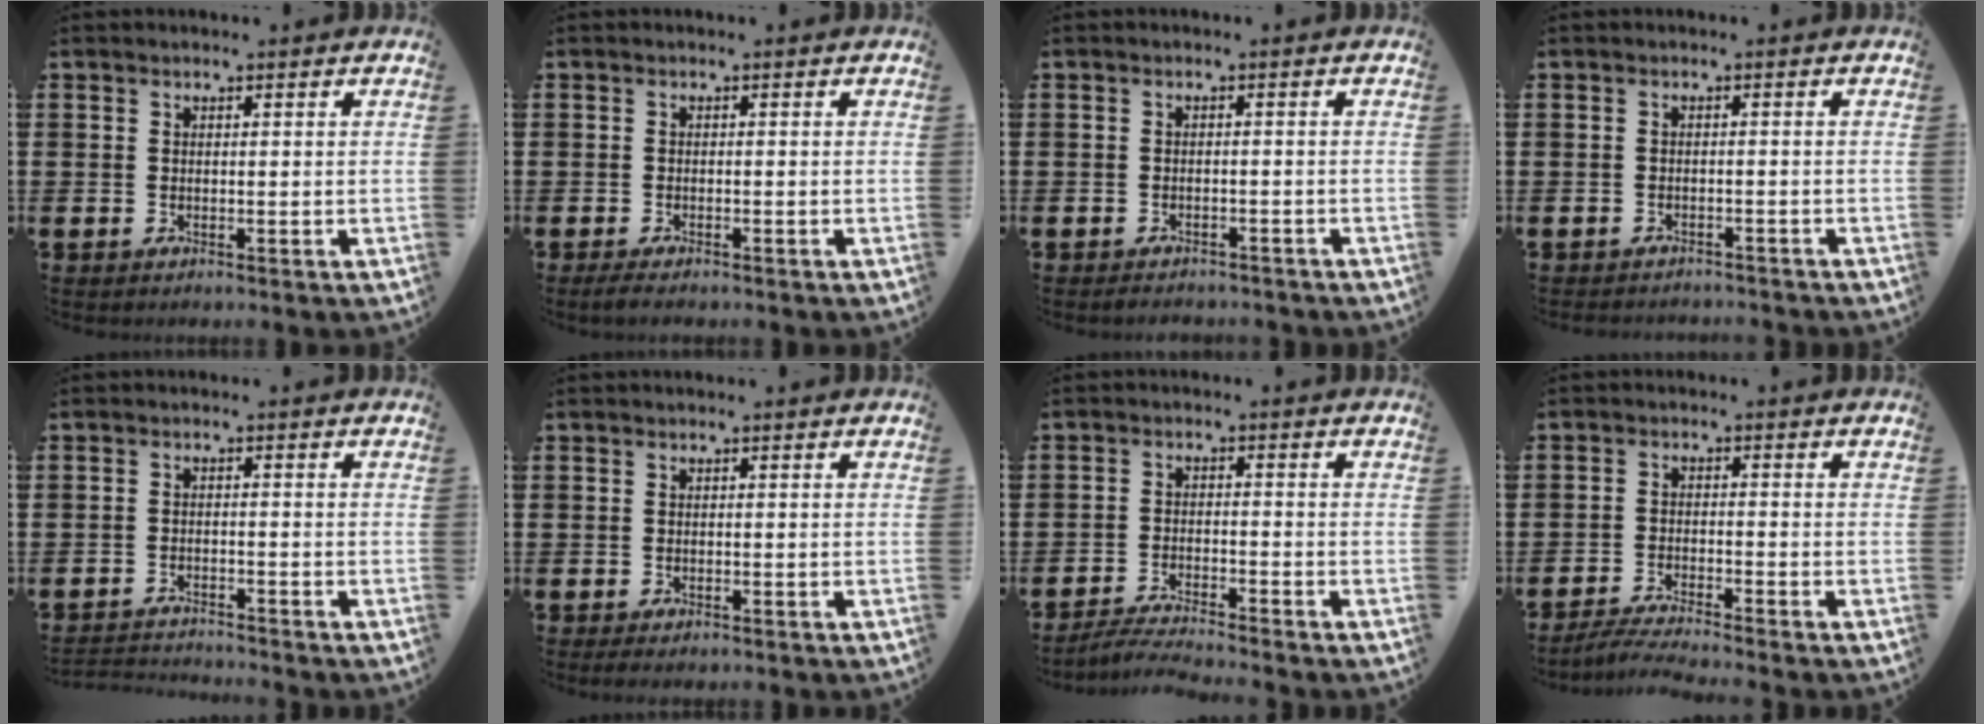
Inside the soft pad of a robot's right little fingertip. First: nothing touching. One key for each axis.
{"total": 1.1, "fx": -0.8, "fy": 0.3, "fz": 0.7, "tx": -0.015, "ty": -0.001, "tz": -0.016}
{"total": 1.2, "fx": -1.2, "fy": 0.1, "fz": 0.1, "tx": -0.006, "ty": 0.000, "tz": -0.024}
{"total": 1.0, "fx": -1.0, "fy": 0.0, "fz": -0.1, "tx": -0.003, "ty": 0.002, "tz": -0.021}
{"total": 2.0, "fx": -2.0, "fy": 0.0, "fz": -0.2, "tx": -0.002, "ty": 0.002, "tz": -0.044}
{"total": 0.5, "fx": -0.2, "fy": 0.2, "fz": 0.5, "tx": -0.010, "ty": 0.001, "tz": -0.005}
{"total": 3.1, "fx": -3.1, "fy": -0.3, "fz": 0.6, "tx": -0.009, "ty": 0.000, "tz": -0.061}
{"total": 3.0, "fx": -2.8, "fy": -0.3, "fz": 1.1, "tx": -0.016, "ty": -0.003, "tz": -0.054}